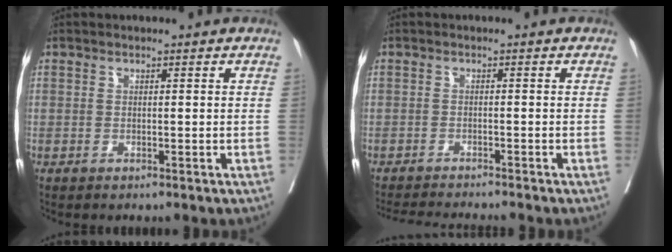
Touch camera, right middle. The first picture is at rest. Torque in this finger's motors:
{"motor_torque": [0.51, -0.57, 0.02, 0.00]}